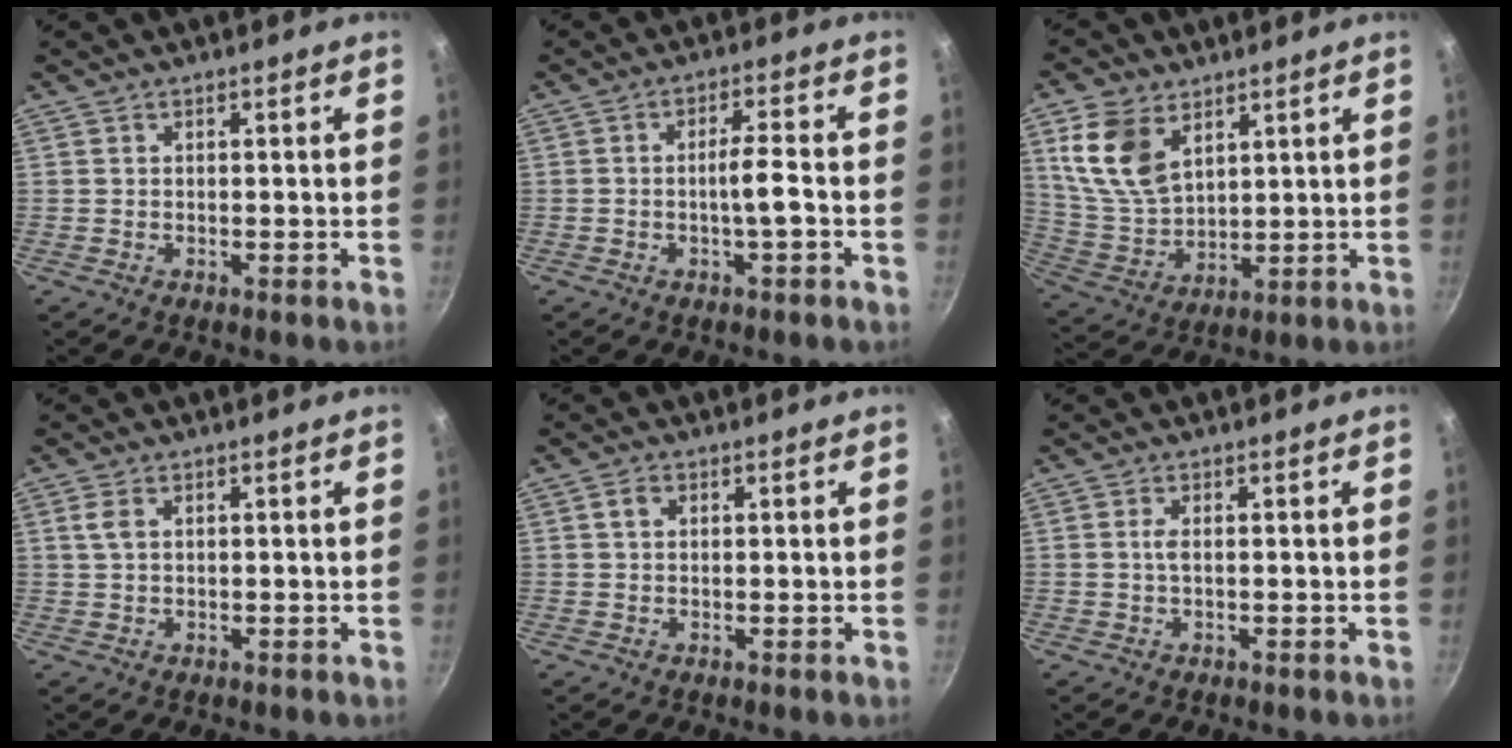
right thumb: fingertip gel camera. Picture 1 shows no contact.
{"total": 4.5, "force": [-1.5, 0.6, 4.2], "torque": [-0.073, 0.019, -0.027]}
{"total": 12.6, "force": [5.8, 7.8, 8.0], "torque": [-0.143, -0.024, 0.128]}
{"total": 2.4, "force": [0.8, 1.4, 1.7], "torque": [-0.032, -0.003, 0.016]}
{"total": 2.0, "force": [0.7, 1.5, 1.1], "torque": [-0.016, 0.004, 0.010]}
{"total": 1.3, "force": [0.1, 0.4, 1.2], "torque": [-0.025, 0.001, 0.002]}